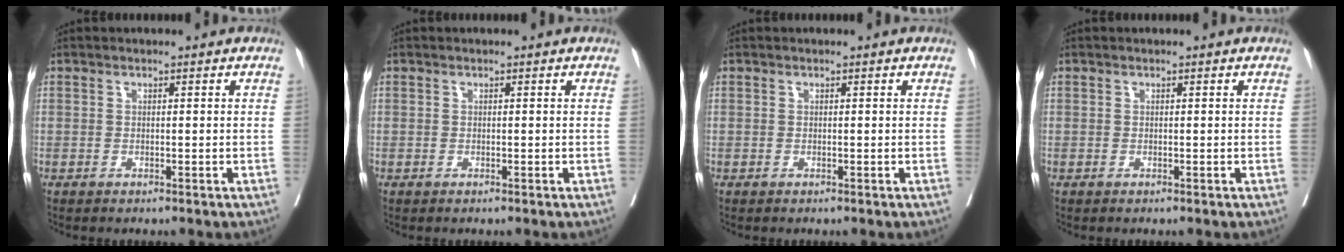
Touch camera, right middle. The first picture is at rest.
{"total": 0.0}
{"total": 0.0}
{"total": 0.0}